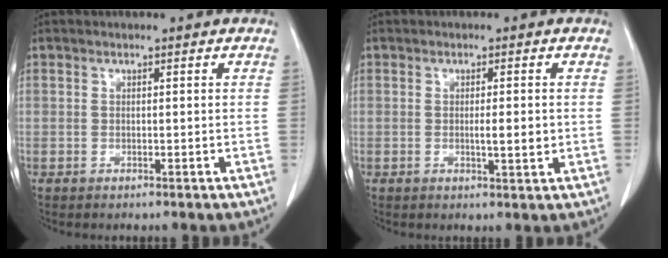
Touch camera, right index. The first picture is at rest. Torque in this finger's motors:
{"motor_torque": [0.63, -0.21, 0.29, 0.05]}